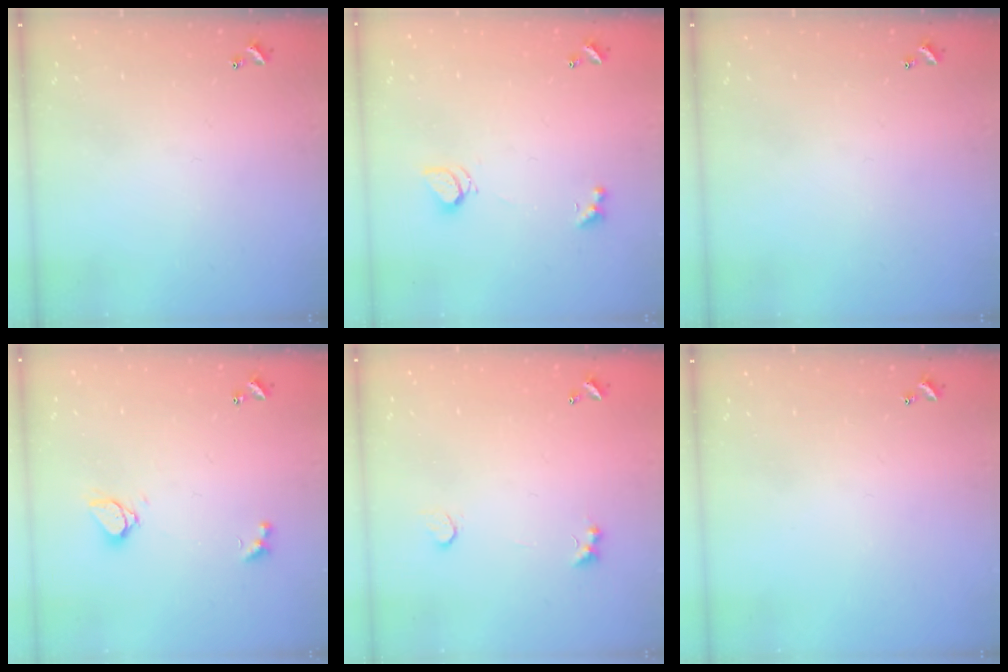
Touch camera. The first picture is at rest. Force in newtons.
{"total": 2.5, "press": 2.5, "slide": 0.6}
{"total": 0.0}
{"total": 2.1, "press": 2.0, "slide": 0.5}
{"total": 1.4, "press": 1.1, "slide": 0.9}
{"total": 0.0}